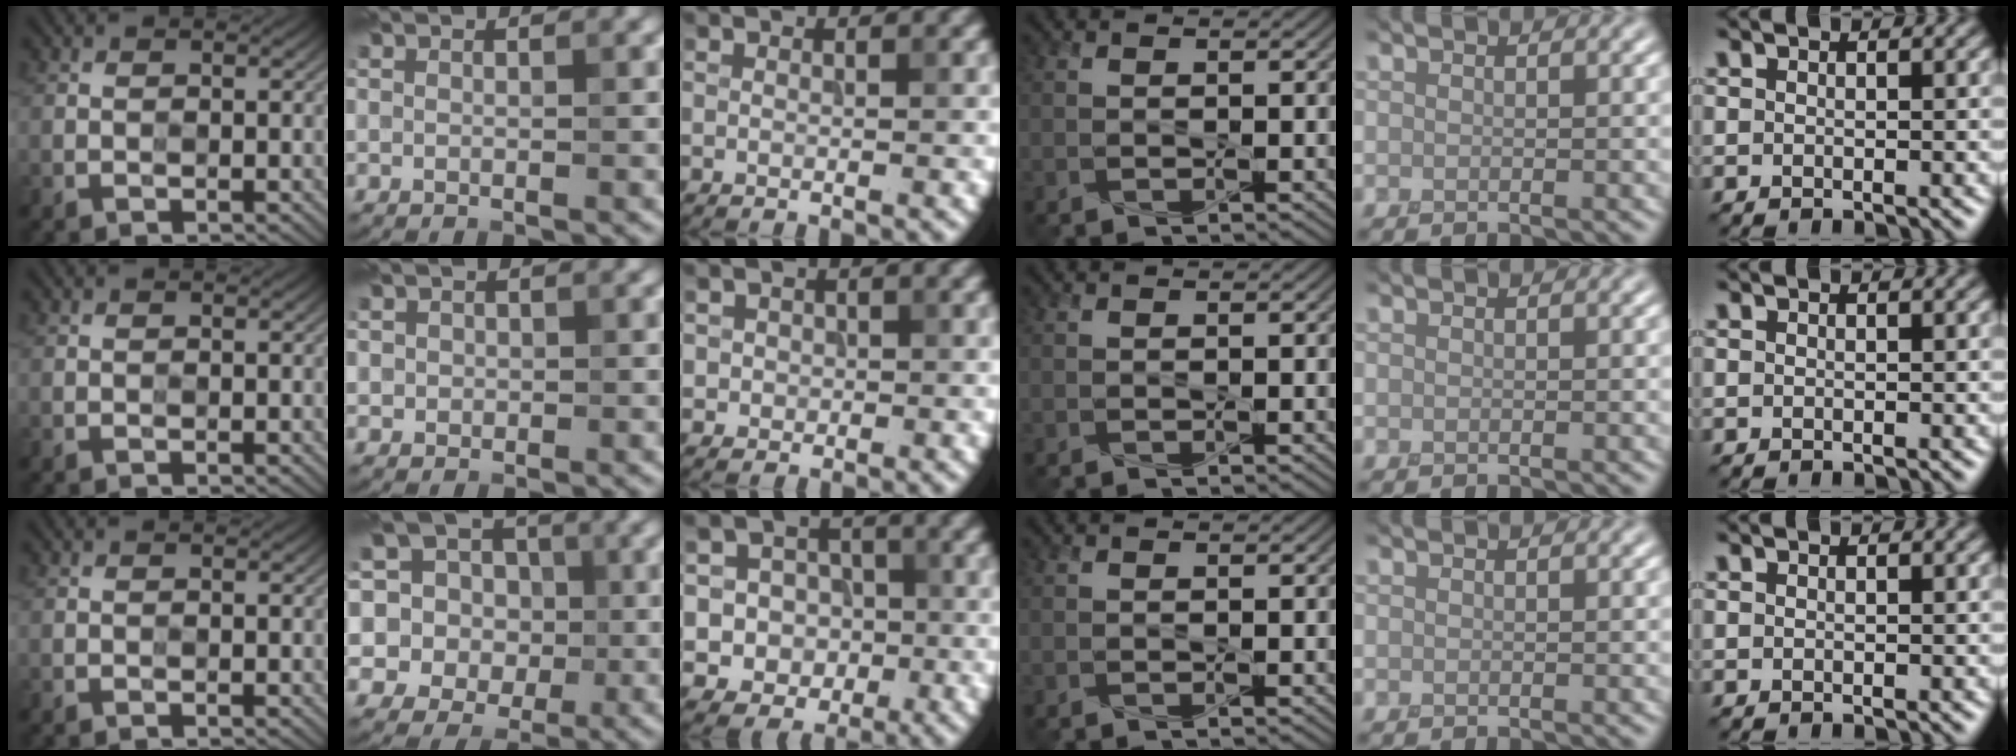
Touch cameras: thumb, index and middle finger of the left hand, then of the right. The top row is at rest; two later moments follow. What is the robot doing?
{"motion": "press", "object": "memory foam"}